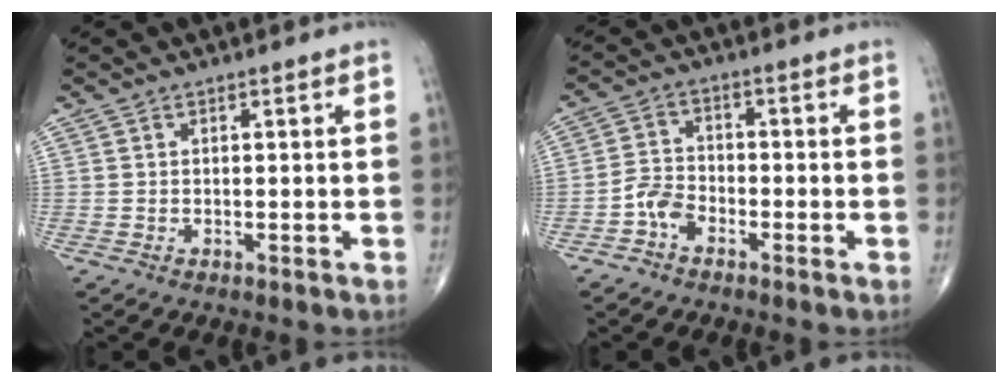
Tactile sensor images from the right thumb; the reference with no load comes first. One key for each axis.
{"total": 4.2, "fx": -2.6, "fy": 2.4, "fz": 2.1, "tx": -0.025, "ty": 0.017, "tz": -0.059}